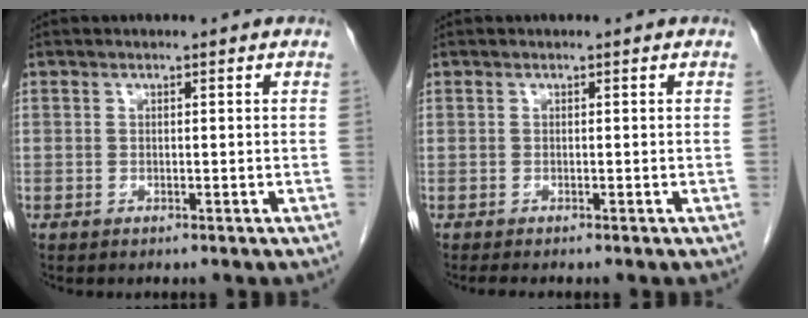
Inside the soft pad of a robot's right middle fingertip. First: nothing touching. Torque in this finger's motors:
{"motor_torque": [0.28, -0.07, -0.01, 0.01]}